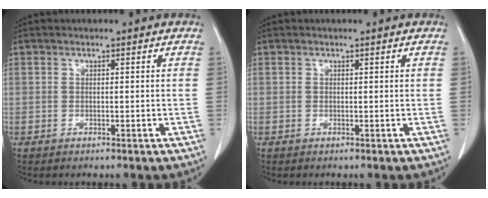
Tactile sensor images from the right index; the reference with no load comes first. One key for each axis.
{"total": 0.0}